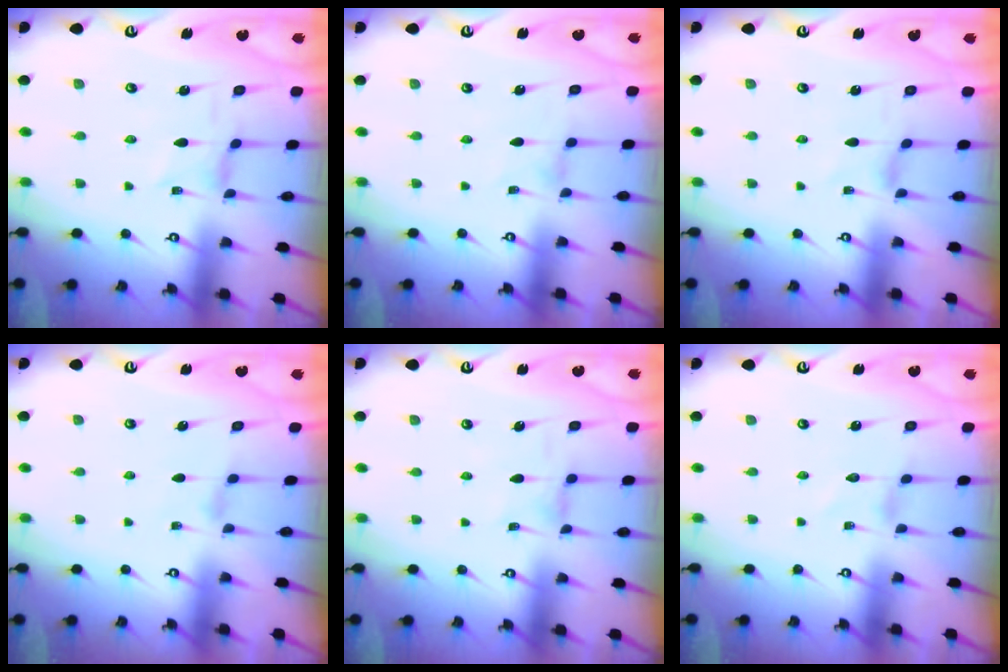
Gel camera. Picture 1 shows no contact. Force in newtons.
{"total": 0.0}
{"total": 0.0}
{"total": 1.4, "press": 1.4, "slide": 0.4}
{"total": 1.7, "press": 1.6, "slide": 0.1}
{"total": 0.0}